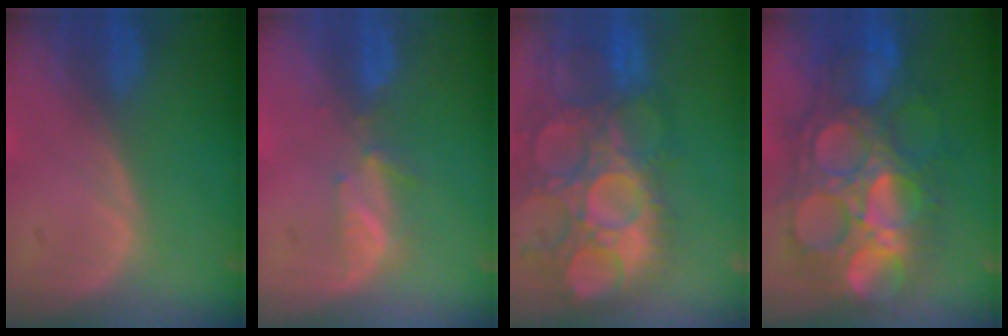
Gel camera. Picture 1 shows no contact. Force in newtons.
{"total": 2.7, "press": 2.6, "slide": 0.8}
{"total": 14.9, "press": 12.8, "slide": 7.7}
{"total": 13.4, "press": 13.3, "slide": 1.5}